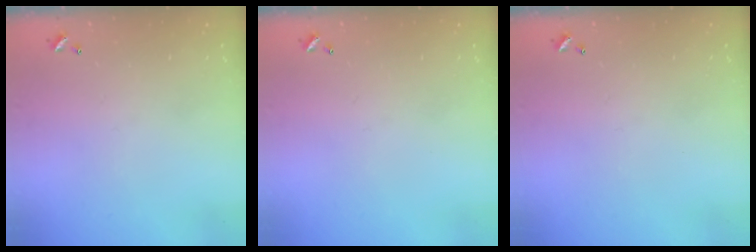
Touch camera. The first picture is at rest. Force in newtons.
{"total": 0.0}
{"total": 0.0}